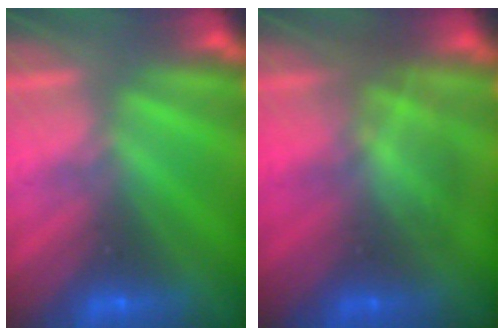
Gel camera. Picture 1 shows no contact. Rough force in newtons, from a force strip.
{"total": 2.8}